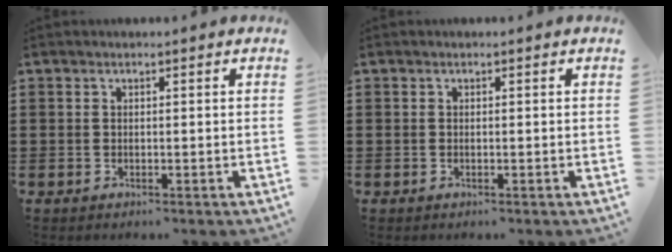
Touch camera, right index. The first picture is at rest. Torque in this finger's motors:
{"motor_torque": [-0.12, 0.05, 0.01, -0.01]}